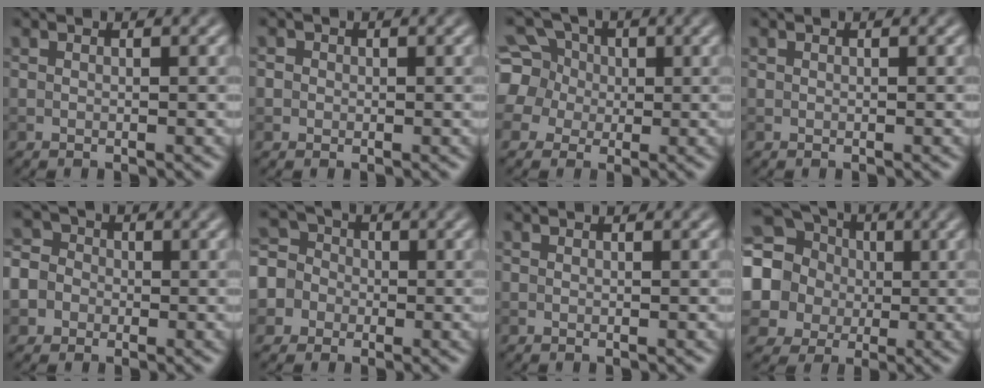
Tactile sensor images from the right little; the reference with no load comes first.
{"total": 1.2, "force": [0.3, 1.1, 0.3], "torque": [0.001, 0.003, -0.004]}
{"total": 8.3, "force": [1.8, 7.4, 3.2], "torque": [-0.086, 0.035, 0.014]}
{"total": 0.0}
{"total": 7.3, "force": [-2.3, 6.5, 2.3], "torque": [-0.055, 0.004, -0.073]}
{"total": 6.0, "force": [-1.6, 5.6, 1.5], "torque": [-0.032, 0.016, -0.053]}
{"total": 0.0}
{"total": 16.0, "force": [1.7, 14.9, 5.6], "torque": [-0.161, 0.010, -0.001]}